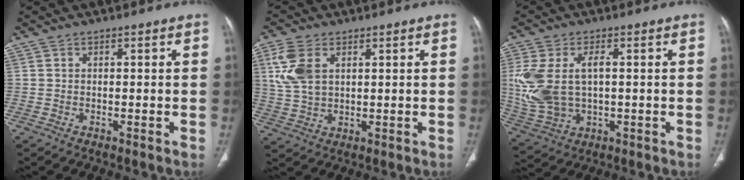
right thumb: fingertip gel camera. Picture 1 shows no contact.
{"total": 8.4, "force": [2.9, 5.1, 6.1], "torque": [-0.136, -0.001, 0.063]}
{"total": 13.8, "force": [1.0, 8.2, 11.0], "torque": [-0.254, 0.004, 0.034]}